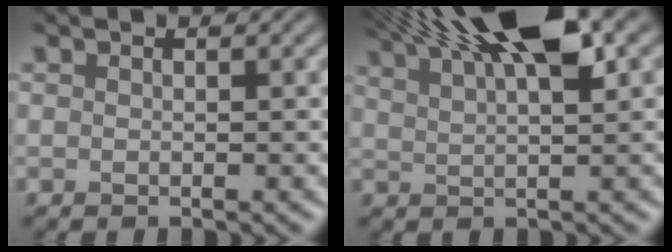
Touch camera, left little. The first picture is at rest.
{"total": 10.4, "force": [6.1, 3.0, 7.8], "torque": [-0.110, 0.029, 0.095]}